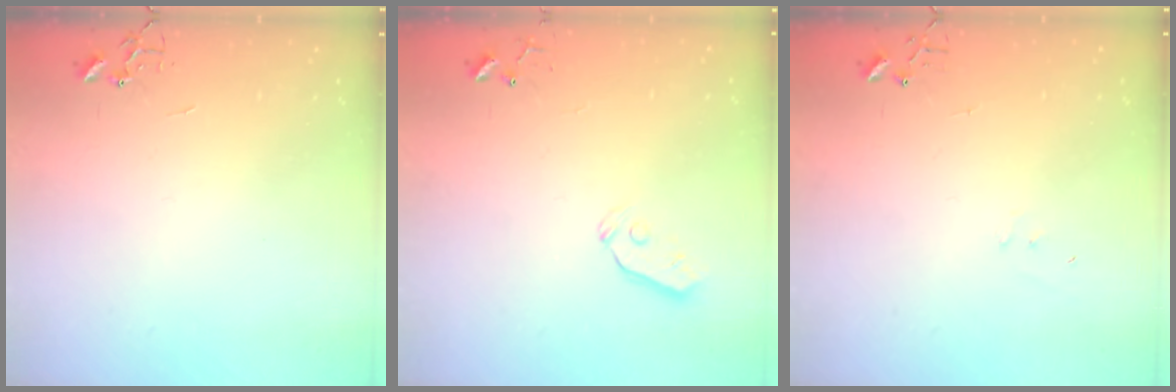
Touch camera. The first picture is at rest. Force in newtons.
{"total": 3.4, "press": 3.4, "slide": 0.4}
{"total": 4.9, "press": 4.9, "slide": 0.3}